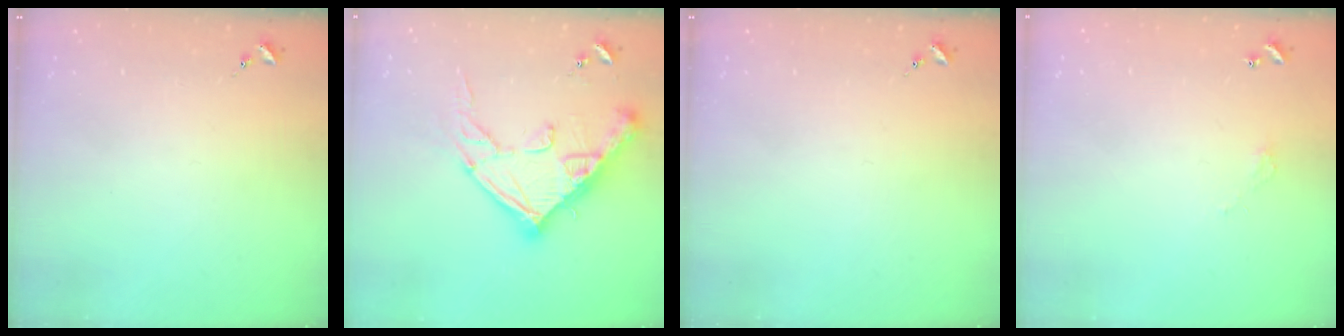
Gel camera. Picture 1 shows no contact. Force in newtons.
{"total": 19.6, "press": 19.5, "slide": 2.0}
{"total": 0.0}
{"total": 2.7, "press": 2.7, "slide": 0.2}